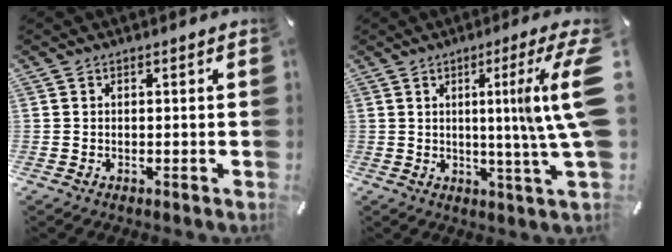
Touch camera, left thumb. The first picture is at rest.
{"total": 16.0, "force": [3.0, -0.7, 15.7], "torque": [-0.237, -0.023, 0.029]}